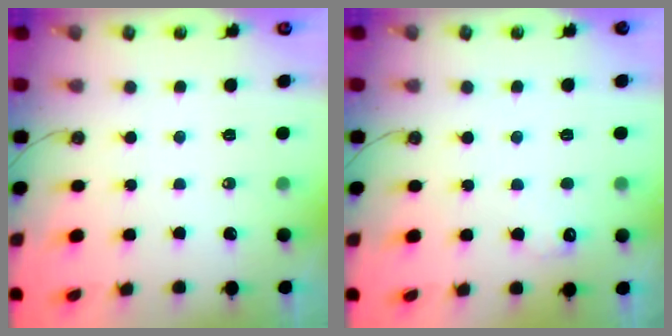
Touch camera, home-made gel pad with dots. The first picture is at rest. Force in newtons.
{"total": 6.0, "press": 6.0, "slide": 0.6}